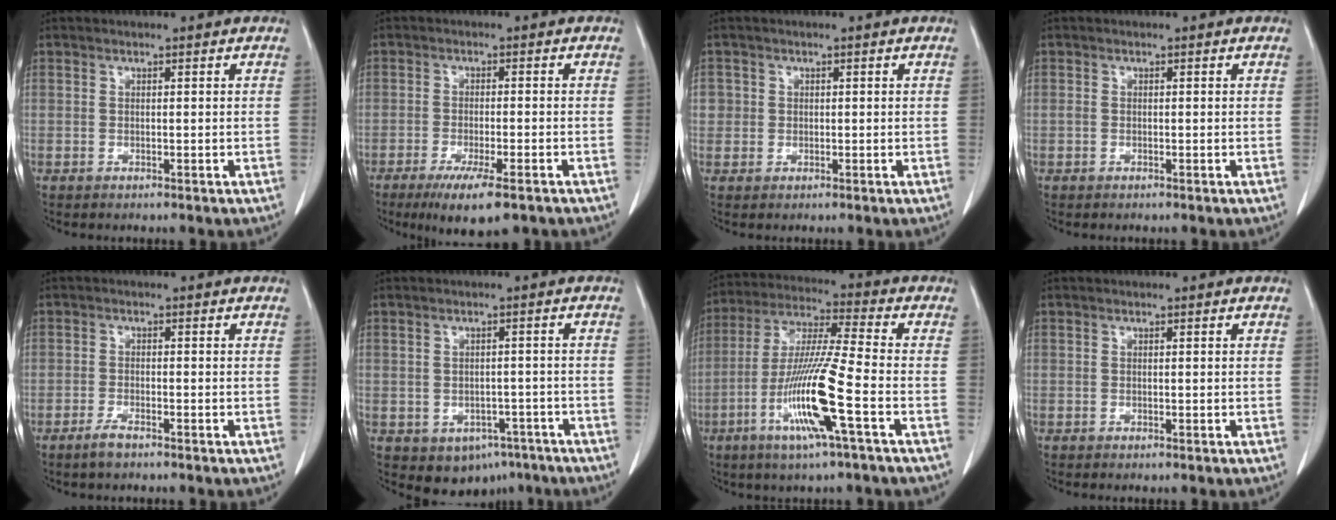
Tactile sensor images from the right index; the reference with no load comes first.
{"total": 8.7, "force": [-5.8, 1.2, 6.4], "torque": [-0.099, -0.021, -0.085]}
{"total": 2.0, "force": [0.2, 2.0, 0.1], "torque": [0.013, 0.007, 0.004]}
{"total": 0.0}
{"total": 2.2, "force": [-1.7, 0.3, 1.3], "torque": [-0.034, -0.004, -0.032]}
{"total": 6.8, "force": [-3.8, 5.1, 2.5], "torque": [-0.022, 0.011, -0.039]}
{"total": 14.0, "force": [-5.0, -0.5, 13.0], "torque": [-0.263, -0.013, -0.100]}
{"total": 0.0}